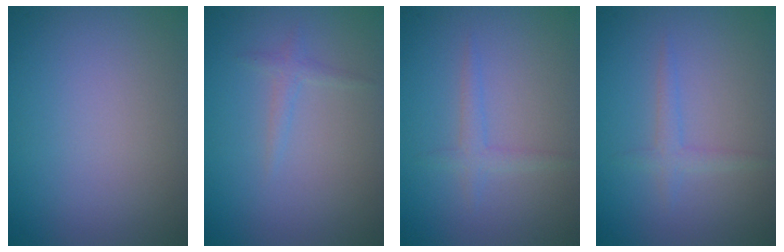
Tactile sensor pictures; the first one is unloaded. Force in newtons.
{"total": 1.0, "press": 1.0, "slide": 0.1}
{"total": 1.4, "press": 1.4, "slide": 0.1}
{"total": 1.4, "press": 1.4, "slide": 0.1}